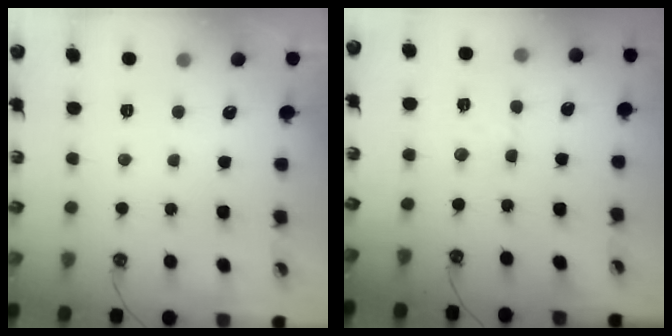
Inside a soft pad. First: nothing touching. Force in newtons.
{"total": 2.1, "press": 2.1, "slide": 0.5}